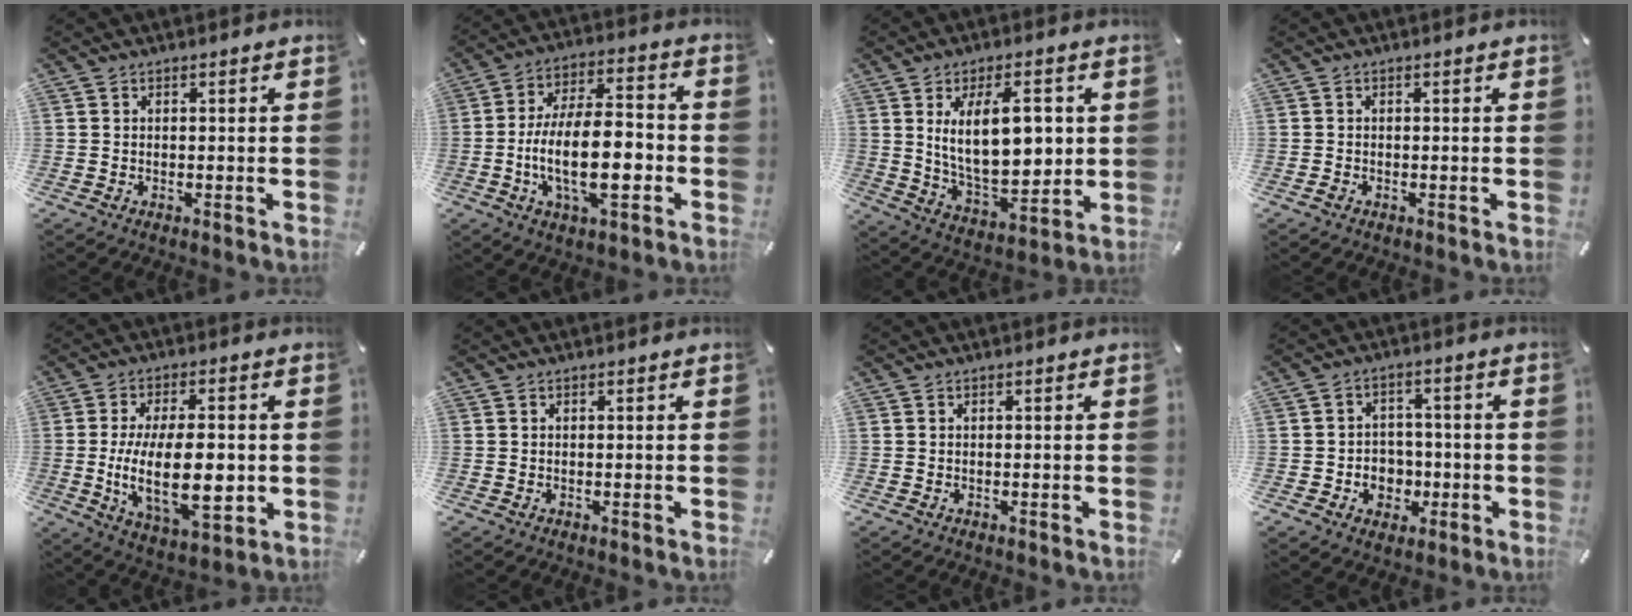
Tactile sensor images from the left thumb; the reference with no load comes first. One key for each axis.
{"total": 17.0, "fx": -4.1, "fy": 7.6, "fz": 14.7, "tx": -0.271, "ty": 0.003, "tz": -0.075}
{"total": 16.9, "fx": 3.9, "fy": 8.9, "fz": 13.8, "tx": -0.229, "ty": -0.013, "tz": 0.061}
{"total": 0.6, "fx": -0.4, "fy": 0.3, "fz": 0.3, "tx": -0.006, "ty": -0.001, "tz": -0.007}
{"total": 18.8, "fx": -1.1, "fy": 9.1, "fz": 16.4, "tx": -0.280, "ty": -0.019, "tz": -0.016}
{"total": 0.0}
{"total": 0.0}
{"total": 6.4, "fx": -1.5, "fy": 5.9, "fz": 1.9, "tx": -0.024, "ty": 0.009, "tz": -0.024}